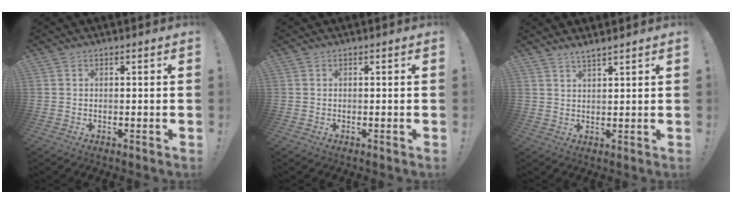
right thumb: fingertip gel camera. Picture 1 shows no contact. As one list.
[{"total": 0.0}, {"total": 2.8, "force": [2.6, -0.2, 1.1], "torque": [-0.025, -0.018, 0.047]}]